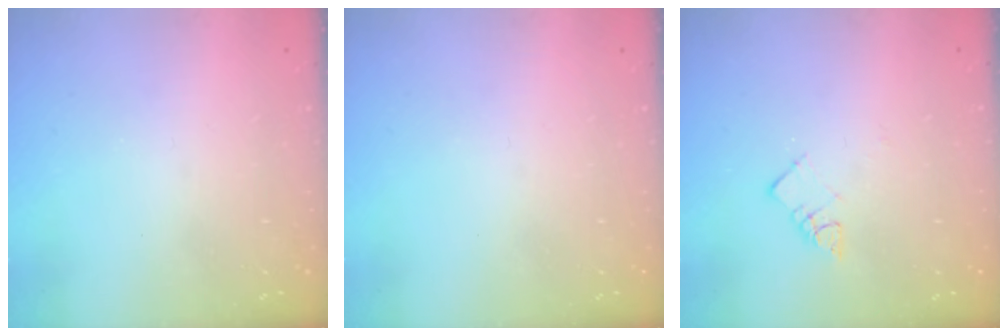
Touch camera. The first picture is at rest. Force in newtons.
{"total": 0.0}
{"total": 3.9, "press": 3.9, "slide": 0.4}